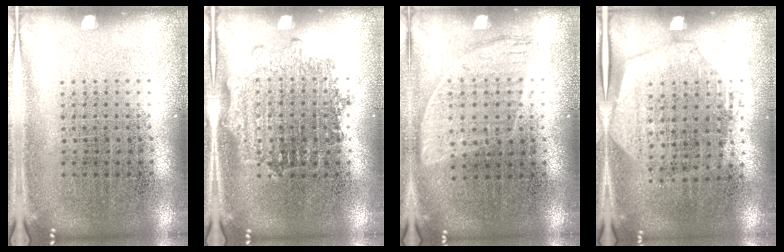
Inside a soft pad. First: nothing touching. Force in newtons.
{"total": 1.2, "press": 1.1, "slide": 0.5}
{"total": 0.9, "press": 0.8, "slide": 0.5}
{"total": 1.5, "press": 1.3, "slide": 0.7}